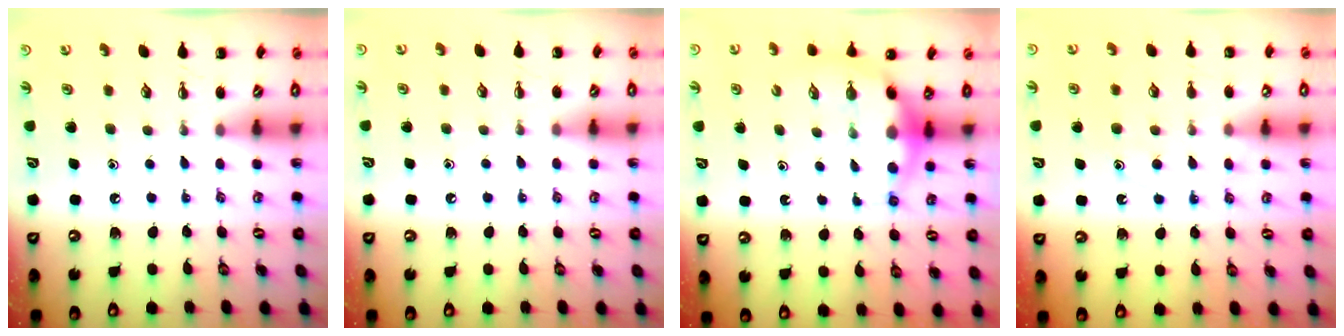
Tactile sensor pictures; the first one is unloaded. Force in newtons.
{"total": 3.5, "press": 3.3, "slide": 1.2}
{"total": 7.2, "press": 7.2, "slide": 1.1}
{"total": 11.3, "press": 11.3, "slide": 1.0}